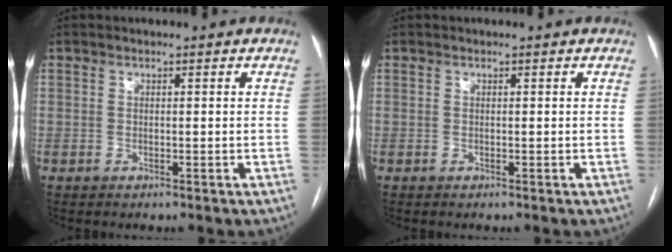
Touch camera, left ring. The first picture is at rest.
{"total": 0.0}